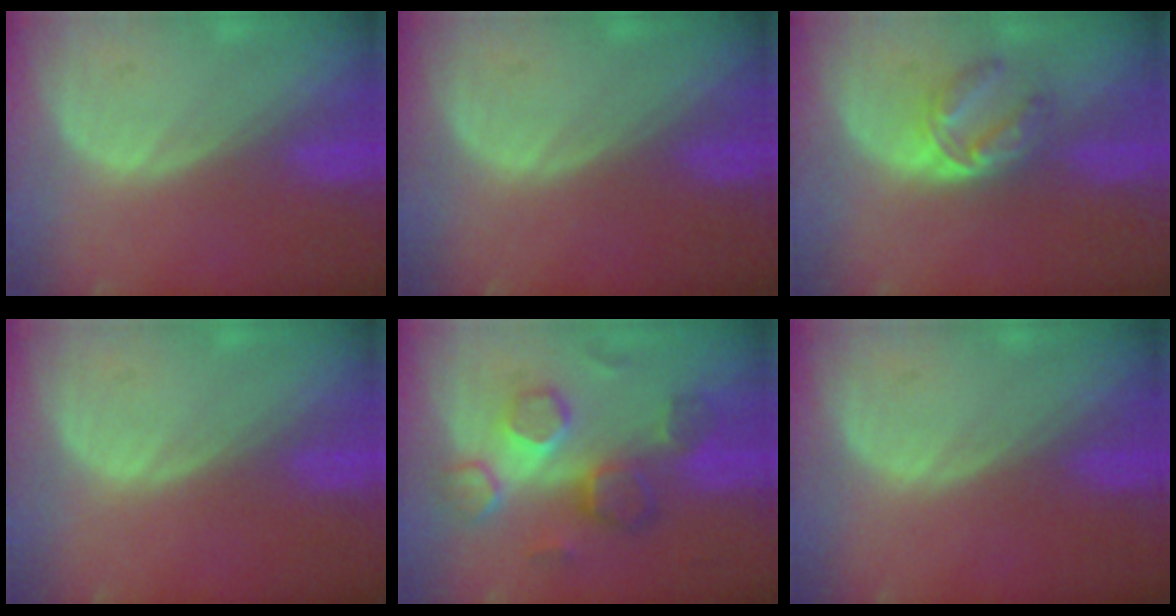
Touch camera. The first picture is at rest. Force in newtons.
{"total": 0.0}
{"total": 5.3, "press": 5.1, "slide": 1.3}
{"total": 0.0}
{"total": 8.6, "press": 8.3, "slide": 2.2}
{"total": 0.0}